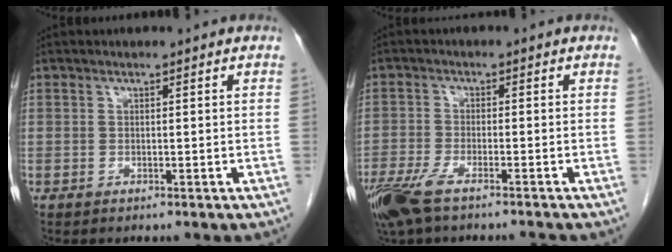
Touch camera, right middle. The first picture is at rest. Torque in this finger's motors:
{"motor_torque": [0.14, -0.11, 0.07, 0.06]}